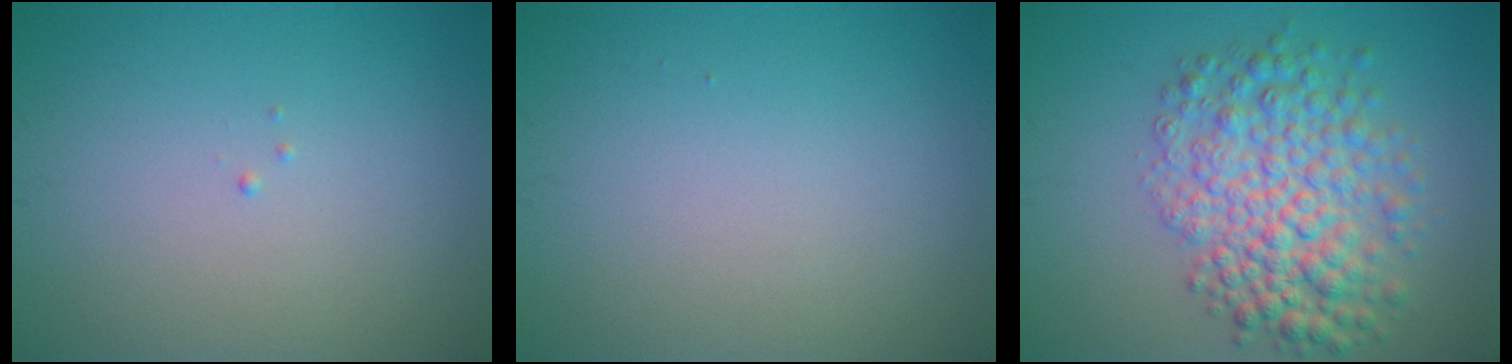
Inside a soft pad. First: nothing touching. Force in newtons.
{"total": 0.0}
{"total": 6.8, "press": 6.8, "slide": 0.2}